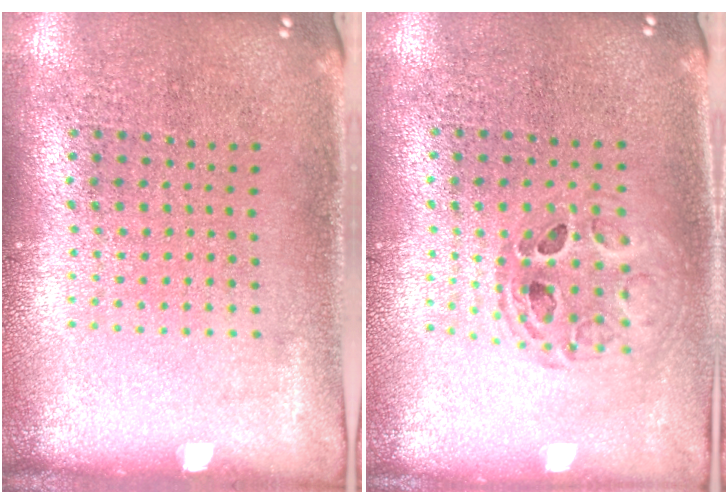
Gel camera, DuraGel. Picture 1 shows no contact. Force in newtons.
{"total": 0.8, "press": 0.8, "slide": 0.1}